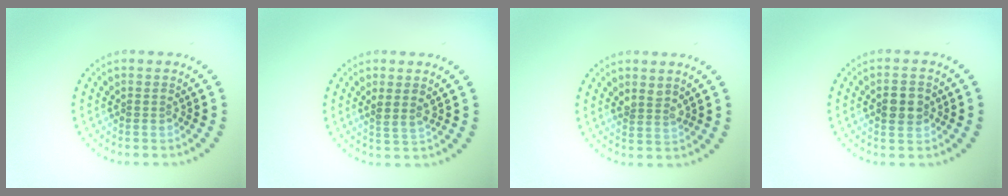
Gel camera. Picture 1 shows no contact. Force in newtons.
{"total": 1.6, "press": 1.2, "slide": 1.0}
{"total": 1.5, "press": 1.2, "slide": 0.9}
{"total": 3.2, "press": 3.2, "slide": 0.3}